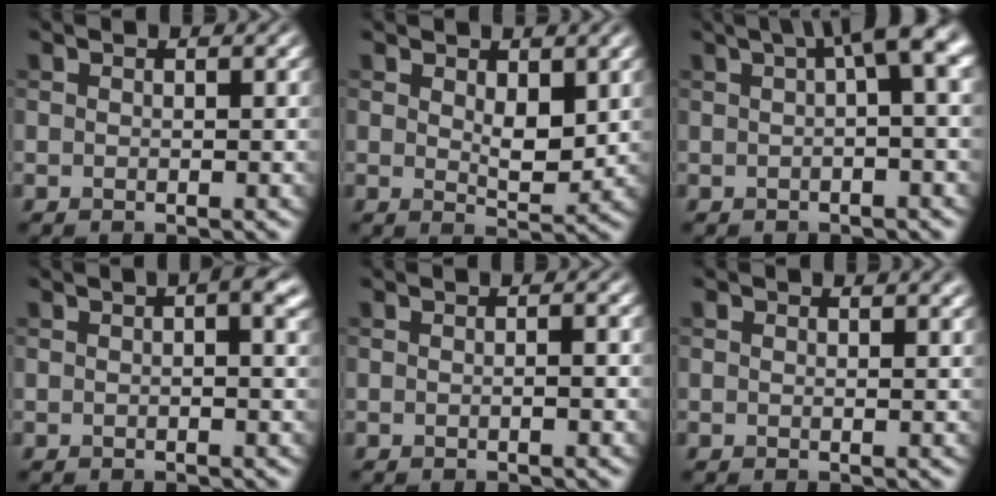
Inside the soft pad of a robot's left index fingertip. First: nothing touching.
{"total": 3.1, "force": [0.9, 1.6, 2.5], "torque": [-0.045, -0.010, 0.017]}
{"total": 5.8, "force": [1.7, 1.4, 5.4], "torque": [-0.060, 0.021, 0.016]}
{"total": 2.6, "force": [0.9, 0.7, 2.3], "torque": [-0.030, 0.002, 0.011]}
{"total": 0.7, "force": [-0.3, 0.1, 0.6], "torque": [-0.012, -0.001, -0.007]}
{"total": 0.7, "force": [0.5, 0.3, 0.4], "torque": [-0.008, -0.004, 0.007]}